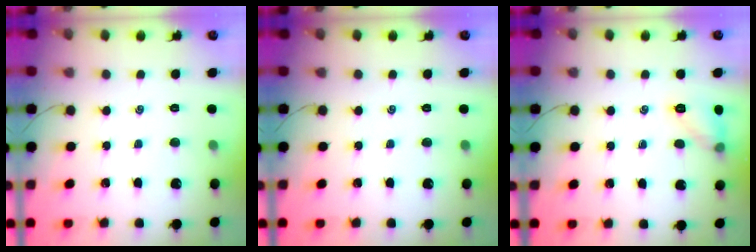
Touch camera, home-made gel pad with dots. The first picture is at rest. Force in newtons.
{"total": 0.0}
{"total": 7.8, "press": 7.5, "slide": 1.8}